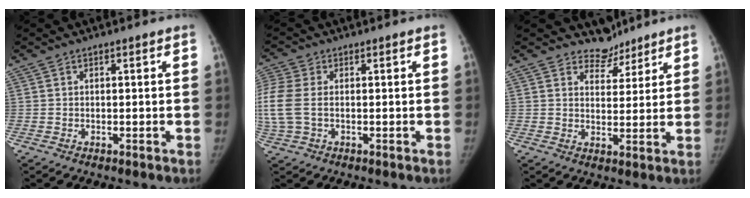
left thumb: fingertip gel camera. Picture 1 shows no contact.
{"total": 8.7, "force": [0.1, 5.6, 6.7], "torque": [-0.194, 0.014, 0.003]}
{"total": 5.0, "force": [4.3, 2.6, -0.4], "torque": [0.035, -0.038, 0.070]}